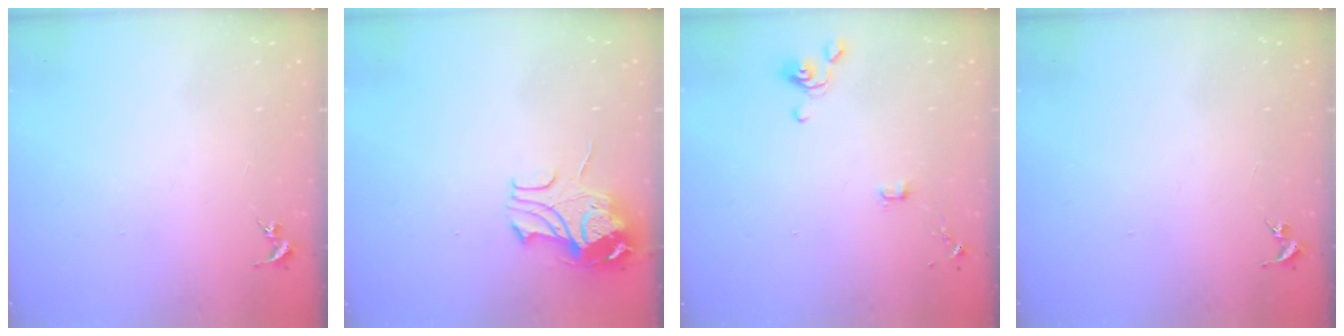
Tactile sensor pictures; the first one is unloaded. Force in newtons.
{"total": 9.6, "press": 9.6, "slide": 1.1}
{"total": 4.1, "press": 4.0, "slide": 0.7}
{"total": 0.0}